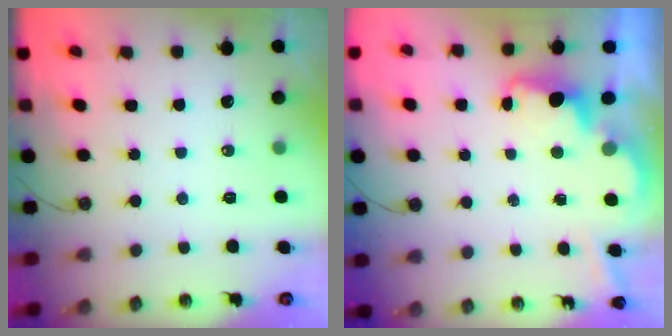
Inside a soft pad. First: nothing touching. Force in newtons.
{"total": 3.4, "press": 3.3, "slide": 0.8}